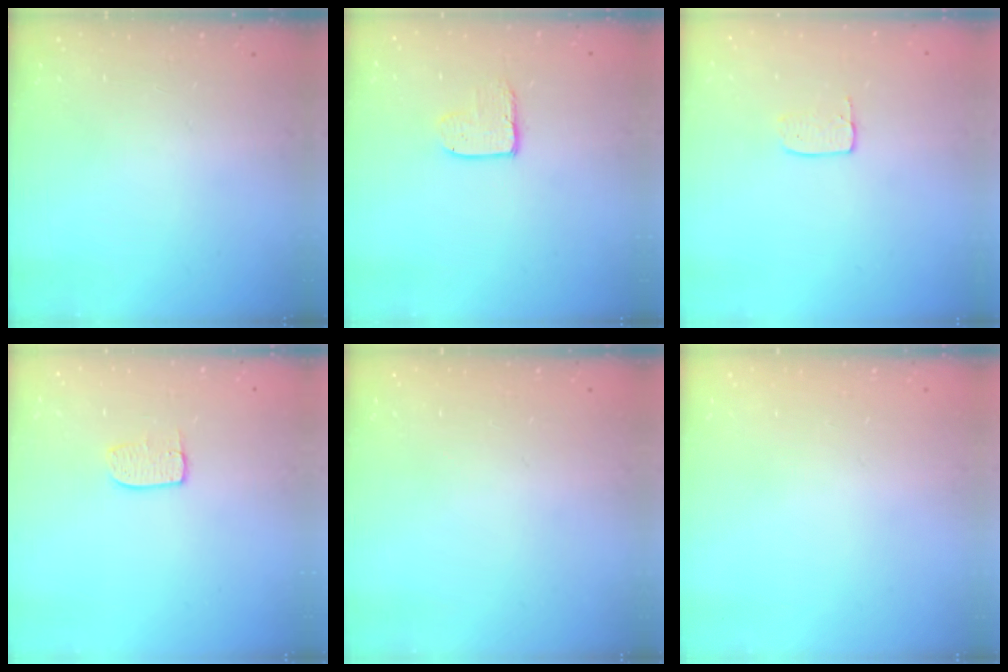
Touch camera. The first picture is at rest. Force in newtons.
{"total": 5.1, "press": 5.0, "slide": 0.4}
{"total": 3.5, "press": 3.5, "slide": 0.2}
{"total": 5.4, "press": 5.4, "slide": 0.3}
{"total": 0.0}
{"total": 0.0}